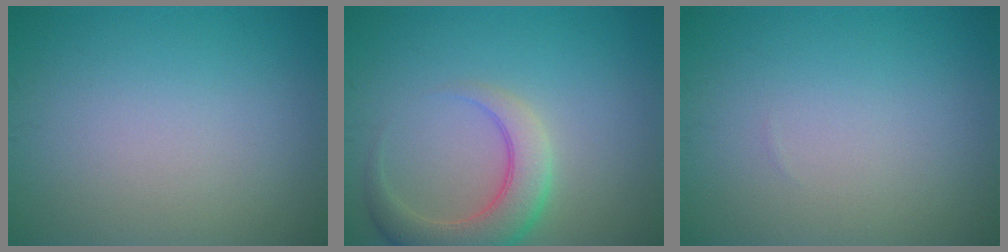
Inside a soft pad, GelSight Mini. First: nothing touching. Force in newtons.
{"total": 4.9, "press": 4.9, "slide": 0.5}
{"total": 0.0}